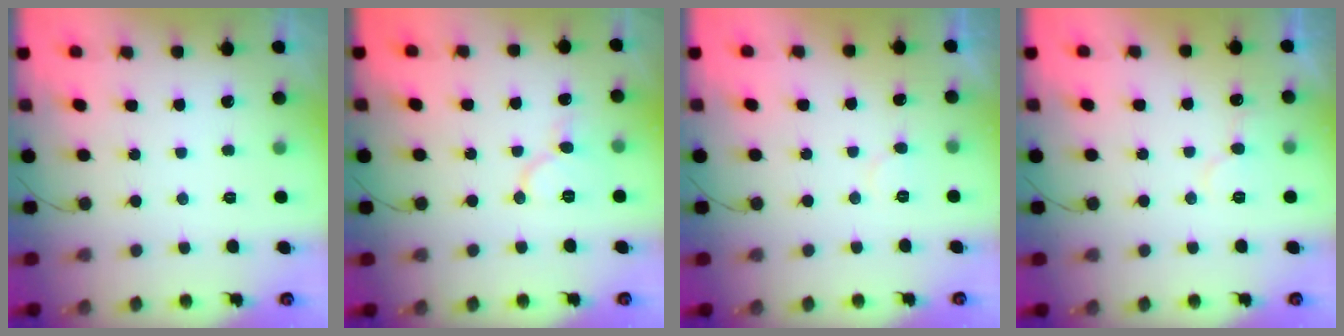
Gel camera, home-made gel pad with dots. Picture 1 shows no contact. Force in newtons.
{"total": 8.4, "press": 8.3, "slide": 0.9}
{"total": 4.1, "press": 4.1, "slide": 0.3}
{"total": 6.1, "press": 6.0, "slide": 0.6}